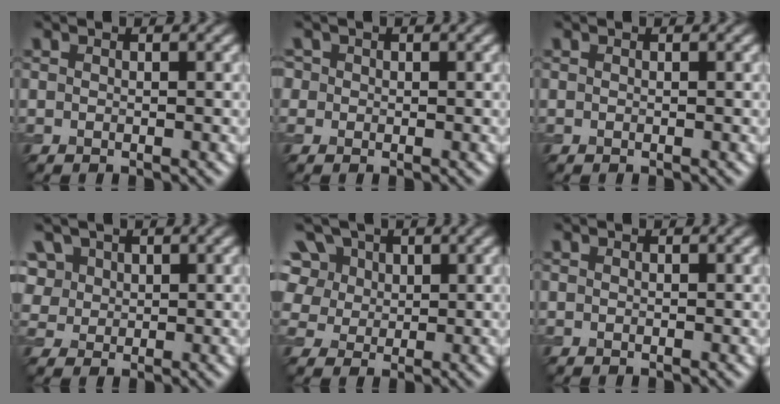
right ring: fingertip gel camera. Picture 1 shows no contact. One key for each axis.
{"total": 1.7, "fx": 0.5, "fy": 1.5, "fz": 0.6, "tx": -0.012, "ty": 0.007, "tz": -0.001}
{"total": 0.0}
{"total": 5.6, "fx": 2.7, "fy": 4.2, "fz": 2.4, "tx": -0.072, "ty": 0.013, "tz": 0.045}
{"total": 9.9, "fx": 4.8, "fy": 7.4, "fz": 4.4, "tx": -0.108, "ty": 0.027, "tz": 0.071}
{"total": 0.0}